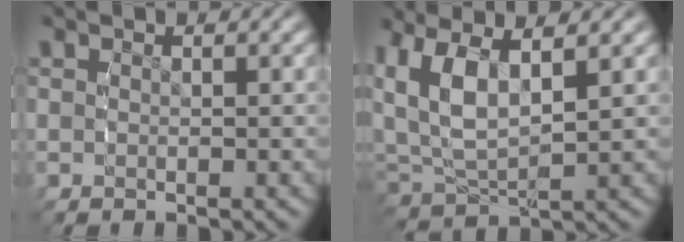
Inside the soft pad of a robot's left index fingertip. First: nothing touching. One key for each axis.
{"total": 7.2, "fx": 2.6, "fy": 4.7, "fz": 4.9, "tx": -0.143, "ty": -0.016, "tz": 0.055}